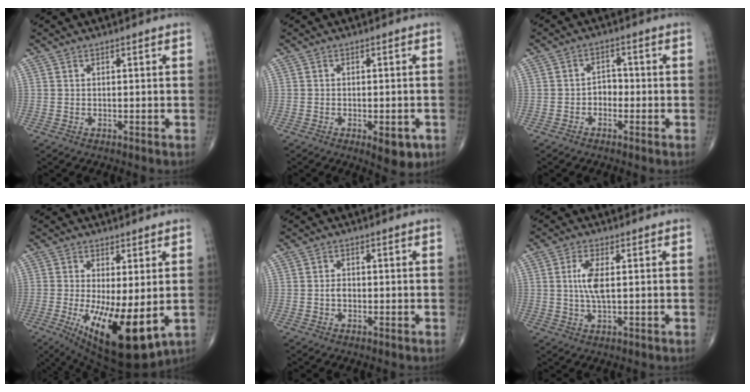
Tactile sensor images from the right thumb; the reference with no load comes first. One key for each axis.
{"total": 5.2, "fx": -2.1, "fy": 2.3, "fz": 4.2, "tx": -0.041, "ty": 0.000, "tz": -0.020}
{"total": 2.9, "fx": -1.1, "fy": 2.2, "fz": 1.5, "tx": -0.005, "ty": 0.015, "tz": -0.027}
{"total": 15.4, "fx": -3.1, "fy": 5.3, "fz": 14.1, "tx": -0.235, "ty": -0.032, "tz": -0.029}
{"total": 1.6, "fx": -0.4, "fy": 1.1, "fz": 1.0, "tx": -0.013, "ty": 0.004, "tz": -0.007}
{"total": 5.0, "fx": 0.6, "fy": 1.7, "fz": 4.7, "tx": -0.110, "ty": -0.001, "tz": 0.012}